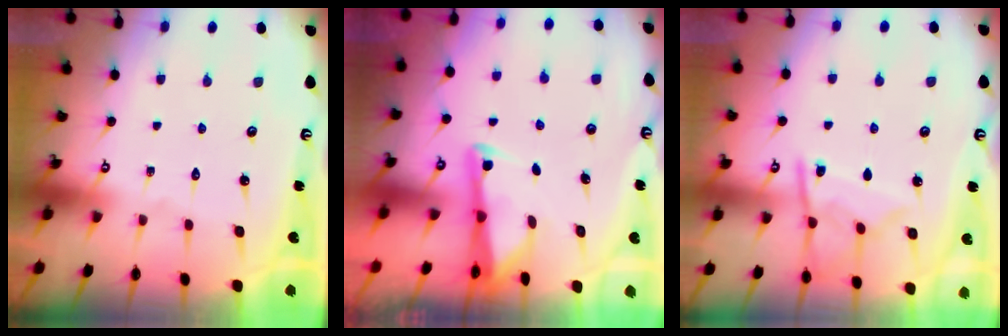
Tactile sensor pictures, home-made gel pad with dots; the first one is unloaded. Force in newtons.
{"total": 3.1, "press": 3.1, "slide": 0.3}
{"total": 10.8, "press": 10.8, "slide": 1.2}